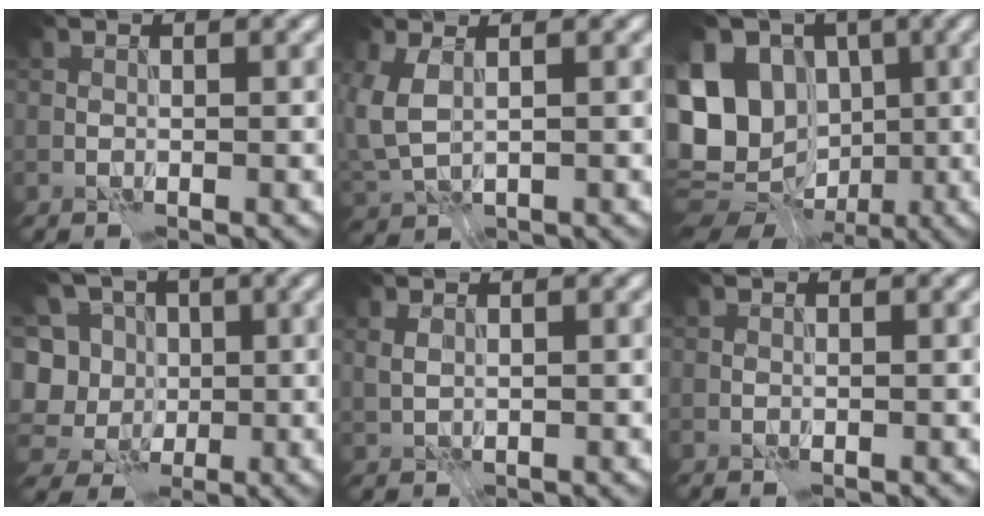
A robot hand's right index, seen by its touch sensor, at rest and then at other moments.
{"total": 3.8, "force": [0.9, 2.2, 3.0], "torque": [-0.080, -0.001, 0.025]}
{"total": 17.4, "force": [-0.6, 14.4, 9.7], "torque": [-0.215, 0.012, -0.037]}
{"total": 10.3, "force": [0.5, 9.3, 4.4], "torque": [-0.121, 0.037, -0.023]}
{"total": 1.0, "force": [0.4, 0.5, 0.8], "torque": [-0.020, 0.001, 0.014]}
{"total": 0.0}